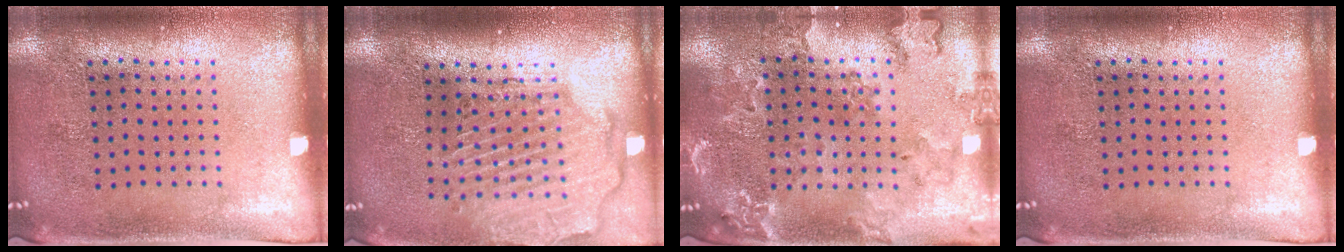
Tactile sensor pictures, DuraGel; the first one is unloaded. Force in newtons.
{"total": 2.6, "press": 2.2, "slide": 1.4}
{"total": 1.1, "press": 1.1, "slide": 0.2}
{"total": 0.0}